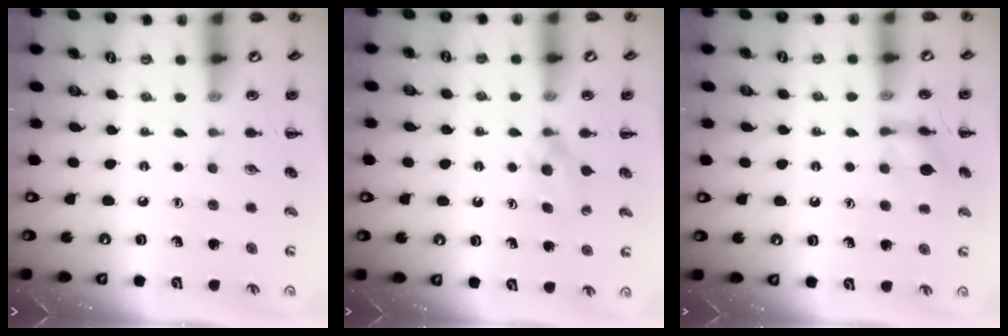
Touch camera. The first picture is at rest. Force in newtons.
{"total": 3.6, "press": 3.4, "slide": 1.4}
{"total": 9.0, "press": 8.9, "slide": 0.6}